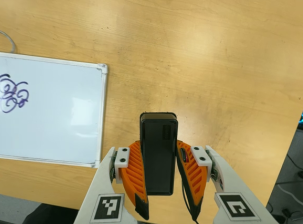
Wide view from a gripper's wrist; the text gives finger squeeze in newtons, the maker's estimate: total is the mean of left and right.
{"total": 4.8, "left": 3.4, "right": 6.3}